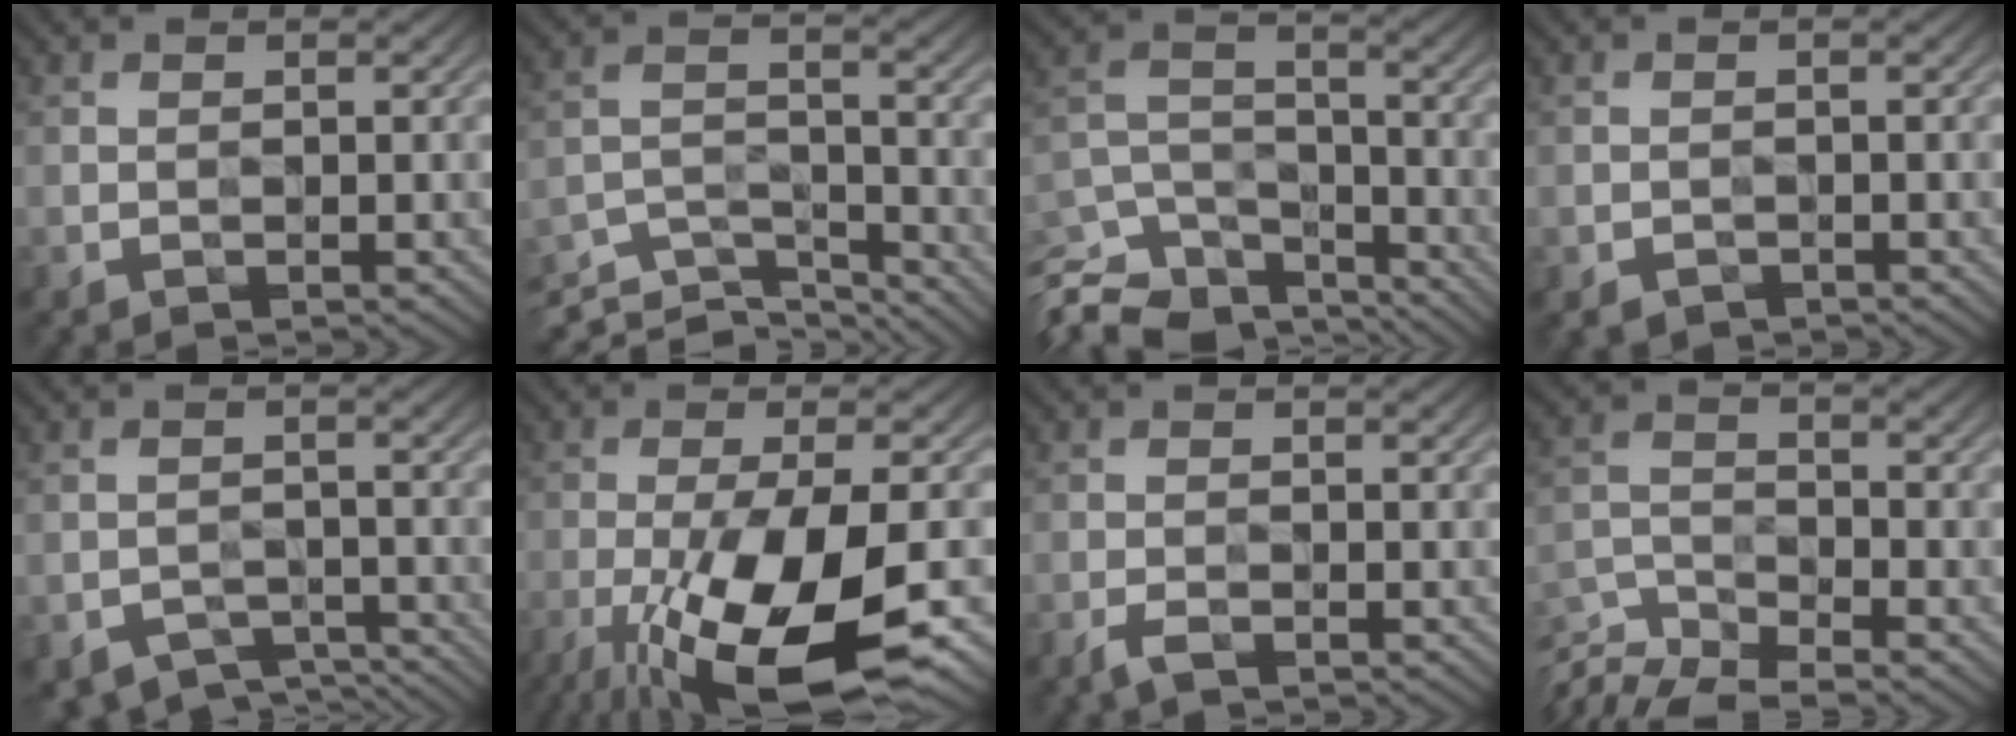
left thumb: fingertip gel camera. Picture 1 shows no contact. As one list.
[{"total": 10.3, "force": [-9.4, 2.0, 3.7], "torque": [-0.081, -0.006, -0.154]}, {"total": 12.3, "force": [-9.1, 6.4, 5.1], "torque": [-0.146, -0.019, -0.129]}, {"total": 1.1, "force": [-1.0, 0.4, -0.1], "torque": [0.001, 0.000, -0.018]}, {"total": 4.4, "force": [-3.7, 1.9, 1.4], "torque": [-0.020, -0.008, -0.055]}, {"total": 15.2, "force": [-6.6, 4.3, 12.9], "torque": [-0.252, -0.018, -0.106]}, {"total": 1.8, "force": [-1.4, 0.2, 1.1], "torque": [-0.027, 0.002, -0.028]}, {"total": 6.4, "force": [-5.8, 1.2, 2.3], "torque": [-0.053, -0.004, -0.122]}]